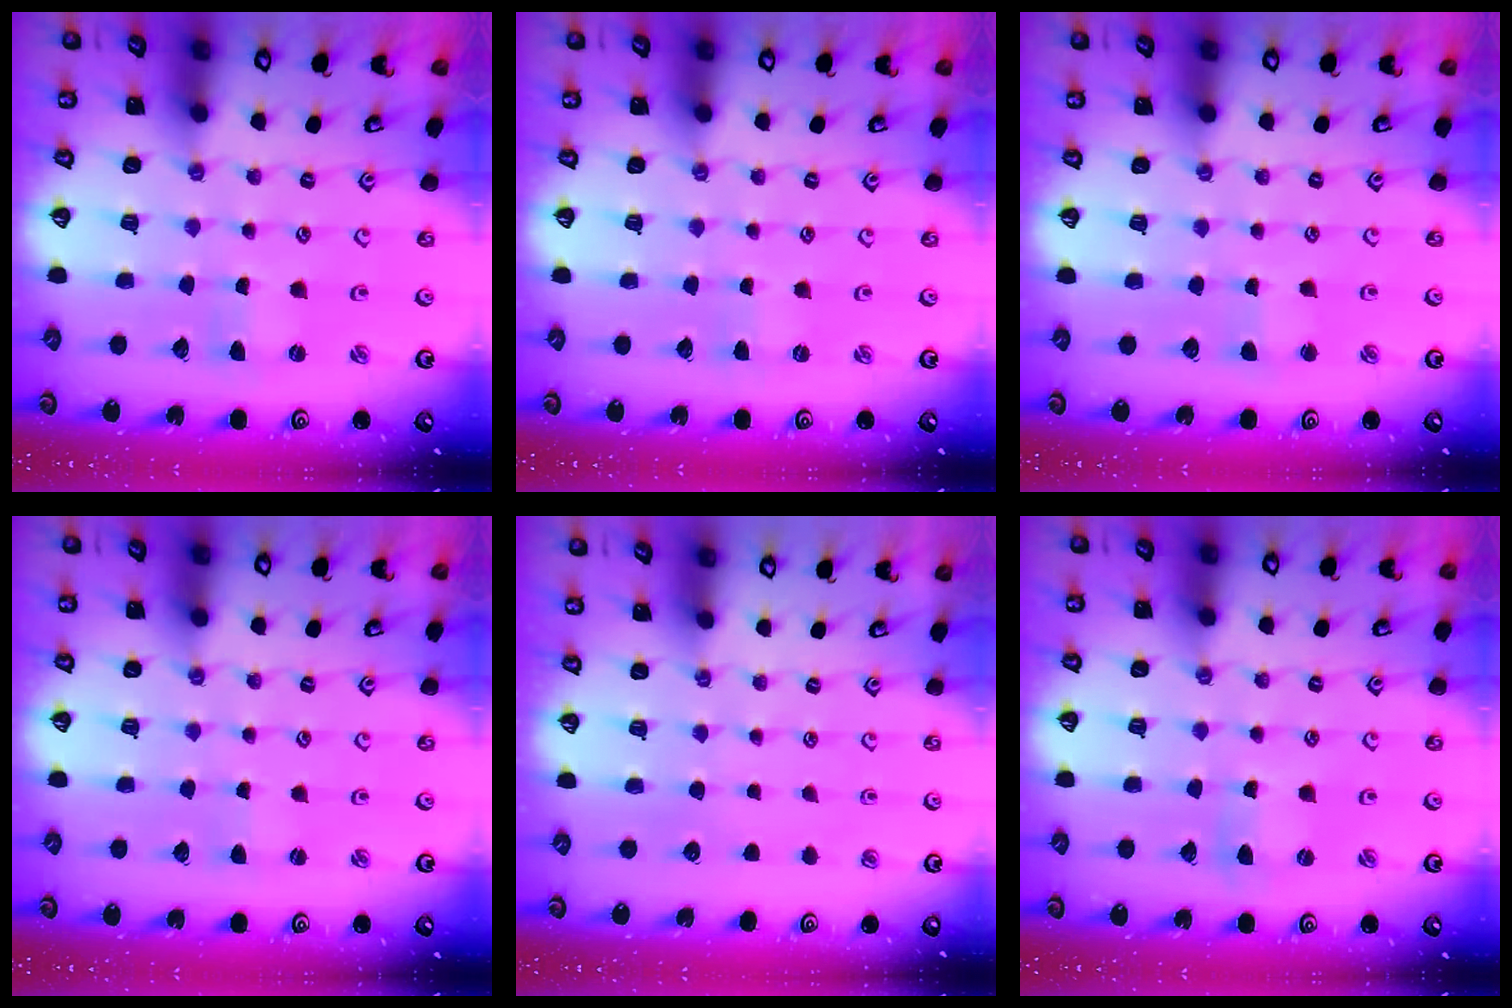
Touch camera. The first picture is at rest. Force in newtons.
{"total": 0.5, "press": 0.4, "slide": 0.3}
{"total": 1.9, "press": 1.9, "slide": 0.3}
{"total": 0.8, "press": 0.8, "slide": 0.1}
{"total": 0.0}
{"total": 1.7, "press": 1.7, "slide": 0.3}